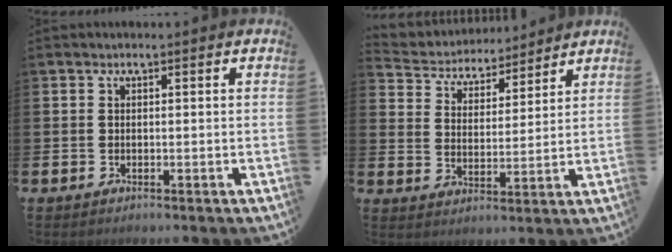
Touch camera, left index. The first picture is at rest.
{"total": 4.7, "force": [4.5, 1.5, -0.1], "torque": [-0.026, -0.038, 0.073]}